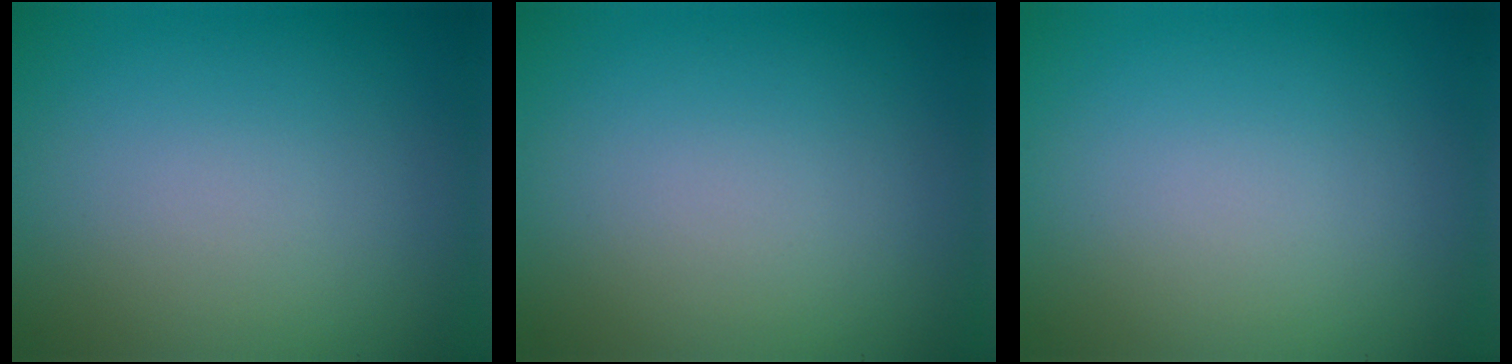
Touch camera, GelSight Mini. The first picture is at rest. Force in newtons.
{"total": 0.0}
{"total": 0.0}